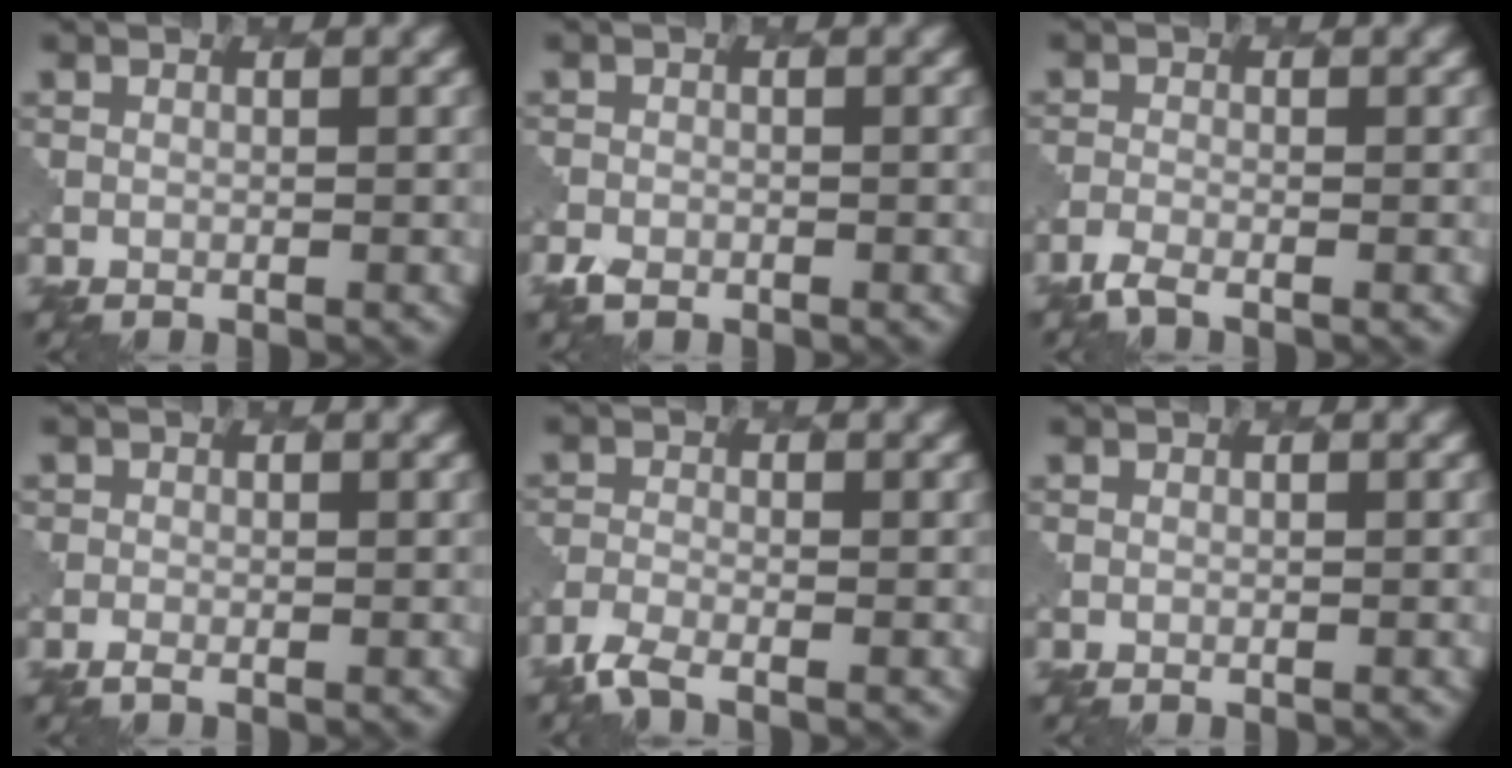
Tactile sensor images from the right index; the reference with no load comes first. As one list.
[{"total": 1.6, "force": [-1.2, 1.0, 0.6], "torque": [-0.014, -0.006, -0.027]}, {"total": 1.6, "force": [-1.4, 0.3, 0.7], "torque": [-0.019, -0.009, -0.036]}, {"total": 0.5, "force": [-0.3, 0.4, 0.2], "torque": [-0.005, -0.001, -0.008]}, {"total": 2.5, "force": [-2.1, 0.5, 1.2], "torque": [-0.031, -0.011, -0.053]}, {"total": 0.0}]